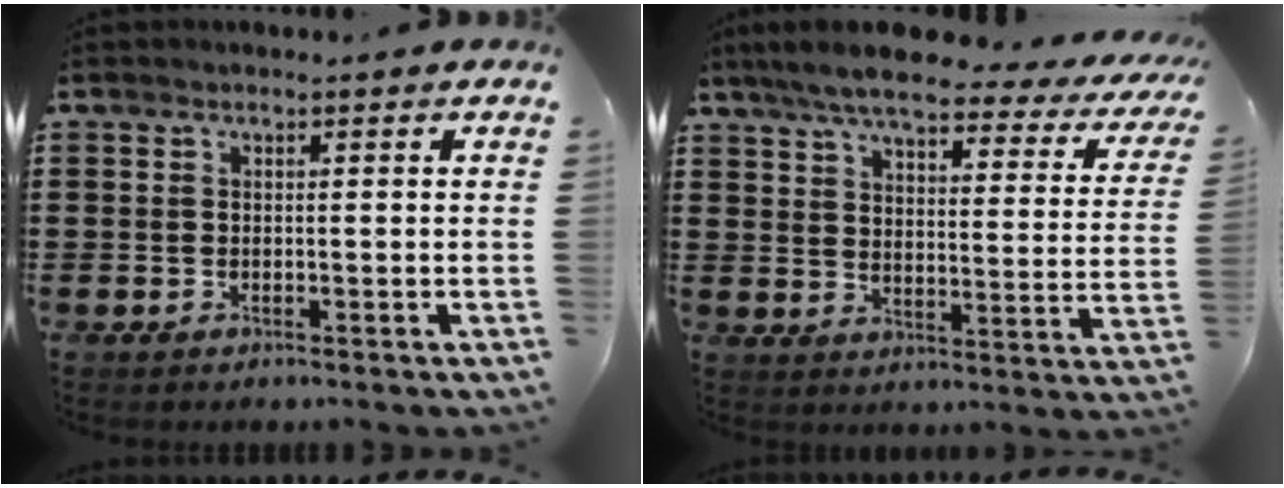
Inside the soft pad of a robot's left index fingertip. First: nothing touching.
{"total": 7.4, "force": [6.3, 0.9, 3.8], "torque": [-0.099, -0.030, 0.107]}